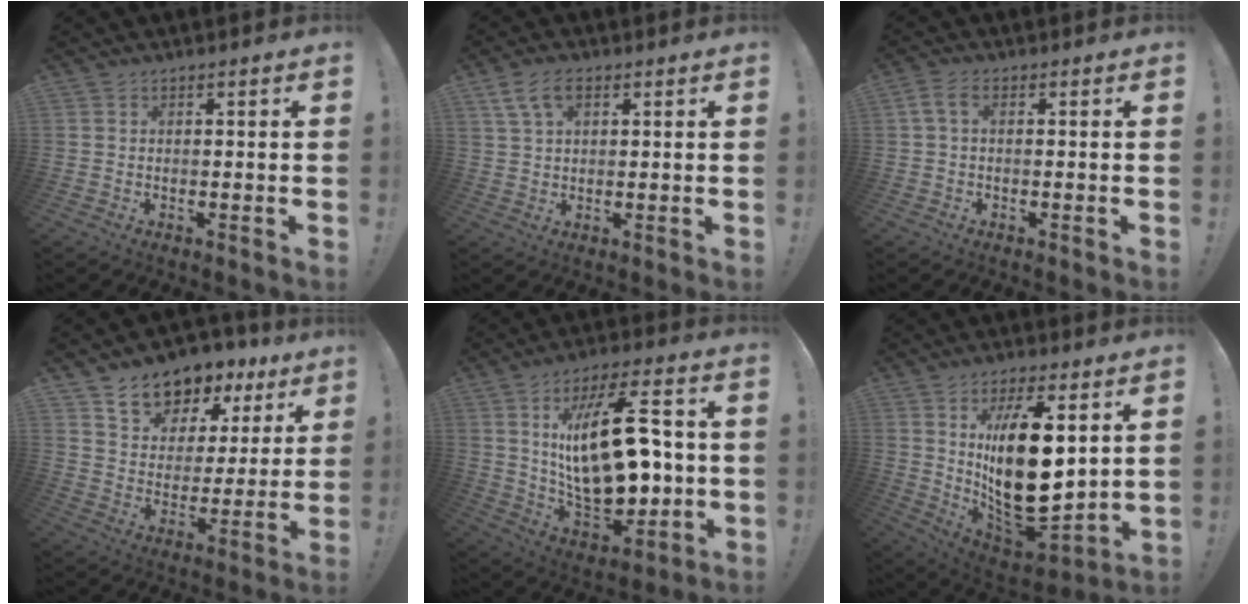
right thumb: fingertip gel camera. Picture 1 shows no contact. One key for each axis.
{"total": 7.4, "fx": 3.5, "fy": 4.2, "fz": 5.1, "tx": -0.084, "ty": 0.001, "tz": 0.068}
{"total": 3.3, "fx": 0.6, "fy": 1.7, "fz": 2.8, "tx": -0.051, "ty": 0.007, "tz": 0.013}
{"total": 10.9, "fx": 8.5, "fy": 6.2, "fz": 2.6, "tx": -0.045, "ty": -0.068, "tz": 0.157}
{"total": 26.3, "fx": 2.8, "fy": 13.0, "fz": 22.8, "tx": -0.400, "ty": -0.014, "tz": 0.048}
{"total": 21.9, "fx": 4.0, "fy": 10.5, "fz": 18.8, "tx": -0.310, "ty": -0.052, "tz": 0.077}